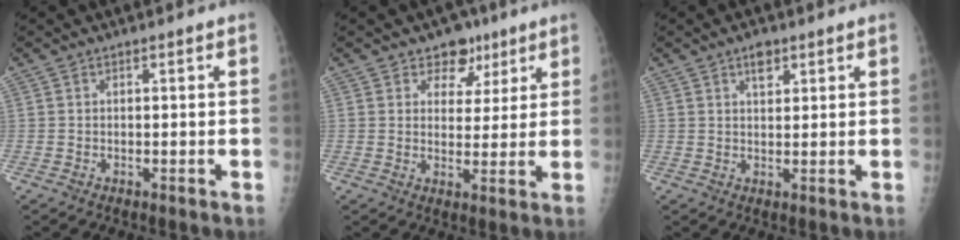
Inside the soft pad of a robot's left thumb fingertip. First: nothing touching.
{"total": 6.2, "force": [3.9, 4.6, 1.4], "torque": [0.017, -0.014, 0.057]}
{"total": 3.0, "force": [1.8, 1.7, 1.8], "torque": [-0.016, -0.008, 0.028]}